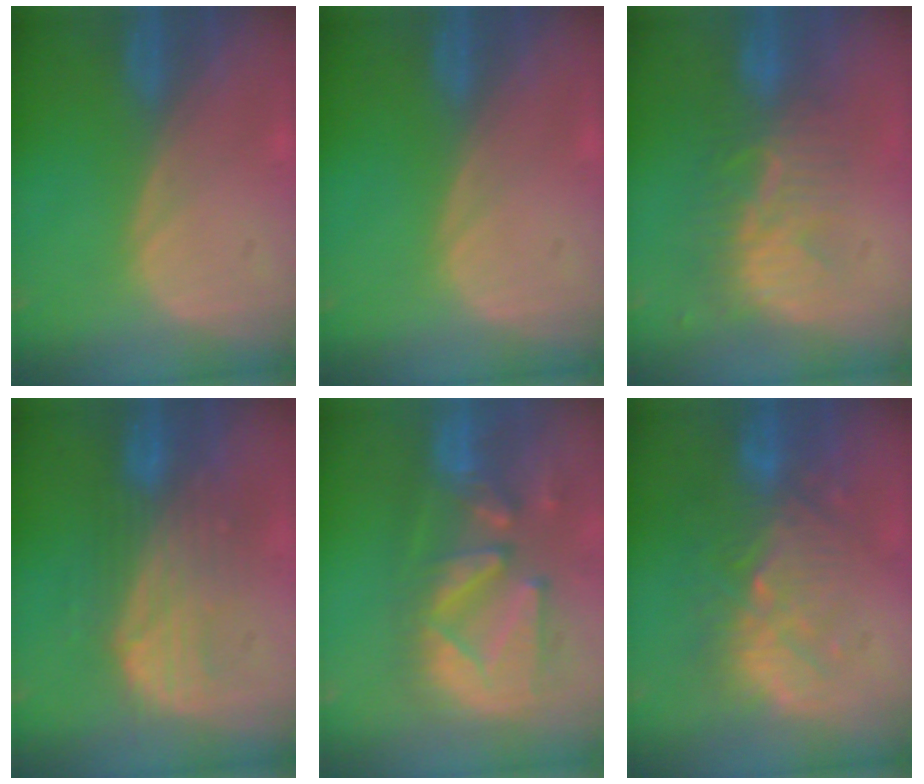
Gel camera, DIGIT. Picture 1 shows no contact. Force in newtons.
{"total": 0.0}
{"total": 8.4, "press": 7.6, "slide": 3.6}
{"total": 7.7, "press": 7.6, "slide": 0.8}
{"total": 12.1, "press": 11.0, "slide": 5.1}
{"total": 10.8, "press": 9.8, "slide": 4.5}